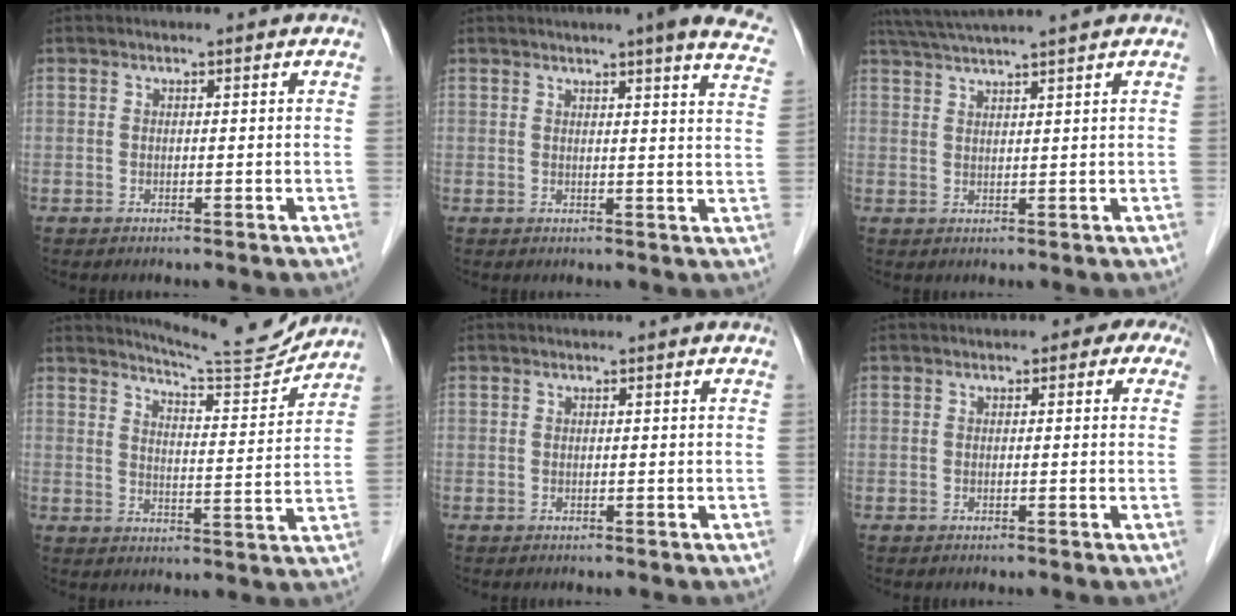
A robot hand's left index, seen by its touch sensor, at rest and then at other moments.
{"total": 13.3, "force": [11.0, 1.0, 7.4], "torque": [-0.079, -0.020, 0.103]}
{"total": 8.0, "force": [7.0, -1.3, 3.7], "torque": [-0.064, 0.029, 0.110]}
{"total": 9.8, "force": [9.7, -0.7, 1.1], "torque": [-0.028, -0.022, 0.140]}
{"total": 0.0}
{"total": 2.6, "force": [0.8, 1.8, 1.7], "torque": [-0.004, 0.017, -0.002]}